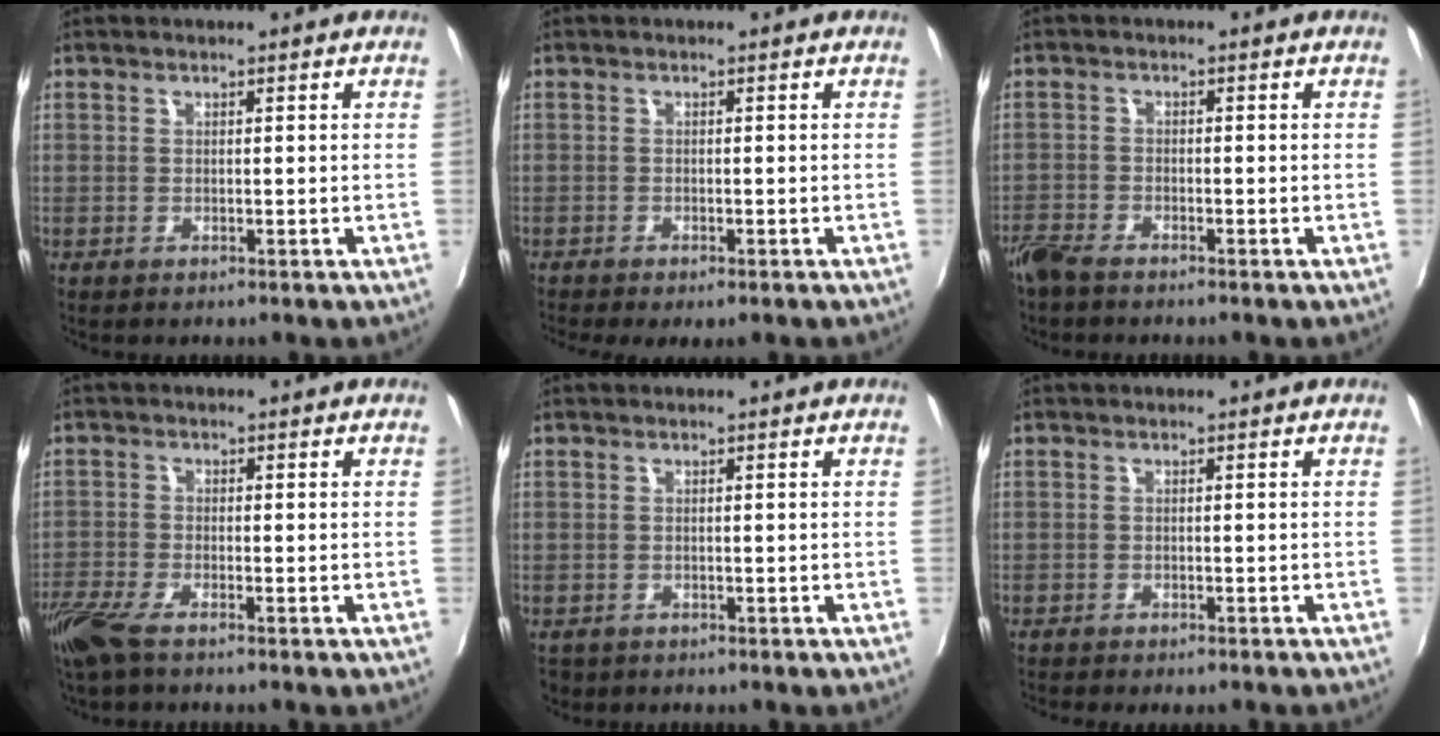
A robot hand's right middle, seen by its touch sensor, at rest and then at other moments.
{"total": 2.7, "force": [-2.1, 0.6, 1.7], "torque": [-0.035, -0.016, -0.032]}
{"total": 4.5, "force": [-4.0, 1.2, 1.8], "torque": [-0.050, -0.017, -0.080]}
{"total": 7.2, "force": [-5.5, 1.7, 4.4], "torque": [-0.116, -0.028, -0.110]}
{"total": 1.7, "force": [-0.9, 1.3, 0.5], "torque": [-0.014, -0.005, -0.013]}
{"total": 2.1, "force": [-1.9, 0.5, 0.8], "torque": [-0.025, -0.013, -0.033]}